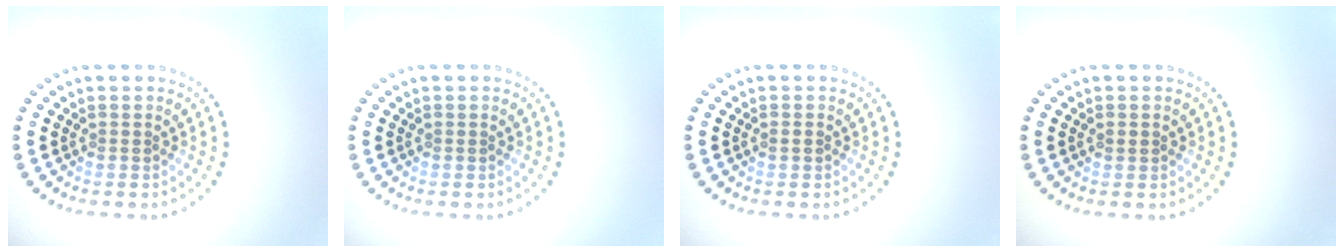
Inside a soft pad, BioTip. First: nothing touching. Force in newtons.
{"total": 0.0}
{"total": 0.8, "press": 0.8, "slide": 0.1}
{"total": 0.7, "press": 0.7, "slide": 0.0}